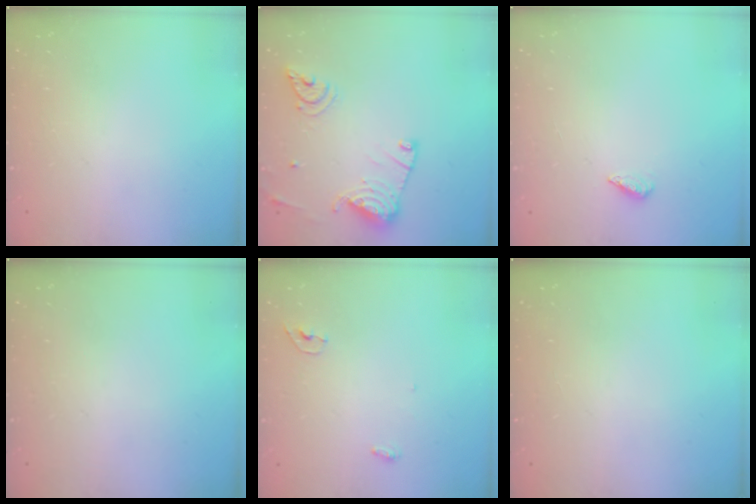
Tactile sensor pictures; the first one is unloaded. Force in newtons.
{"total": 14.5, "press": 14.5, "slide": 1.3}
{"total": 2.1, "press": 1.9, "slide": 0.8}
{"total": 0.0}
{"total": 6.4, "press": 4.1, "slide": 4.9}
{"total": 0.0}